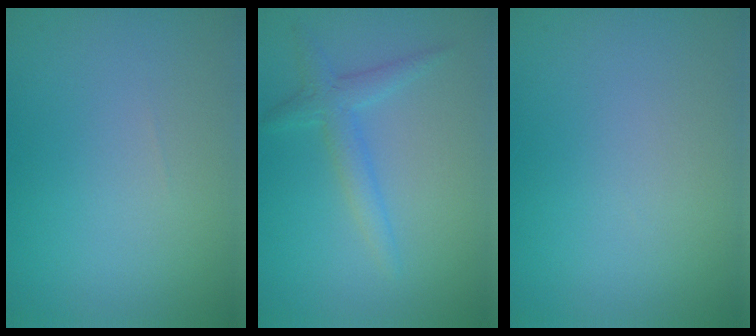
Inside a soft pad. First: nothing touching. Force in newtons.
{"total": 2.2, "press": 2.2, "slide": 0.1}
{"total": 0.0}